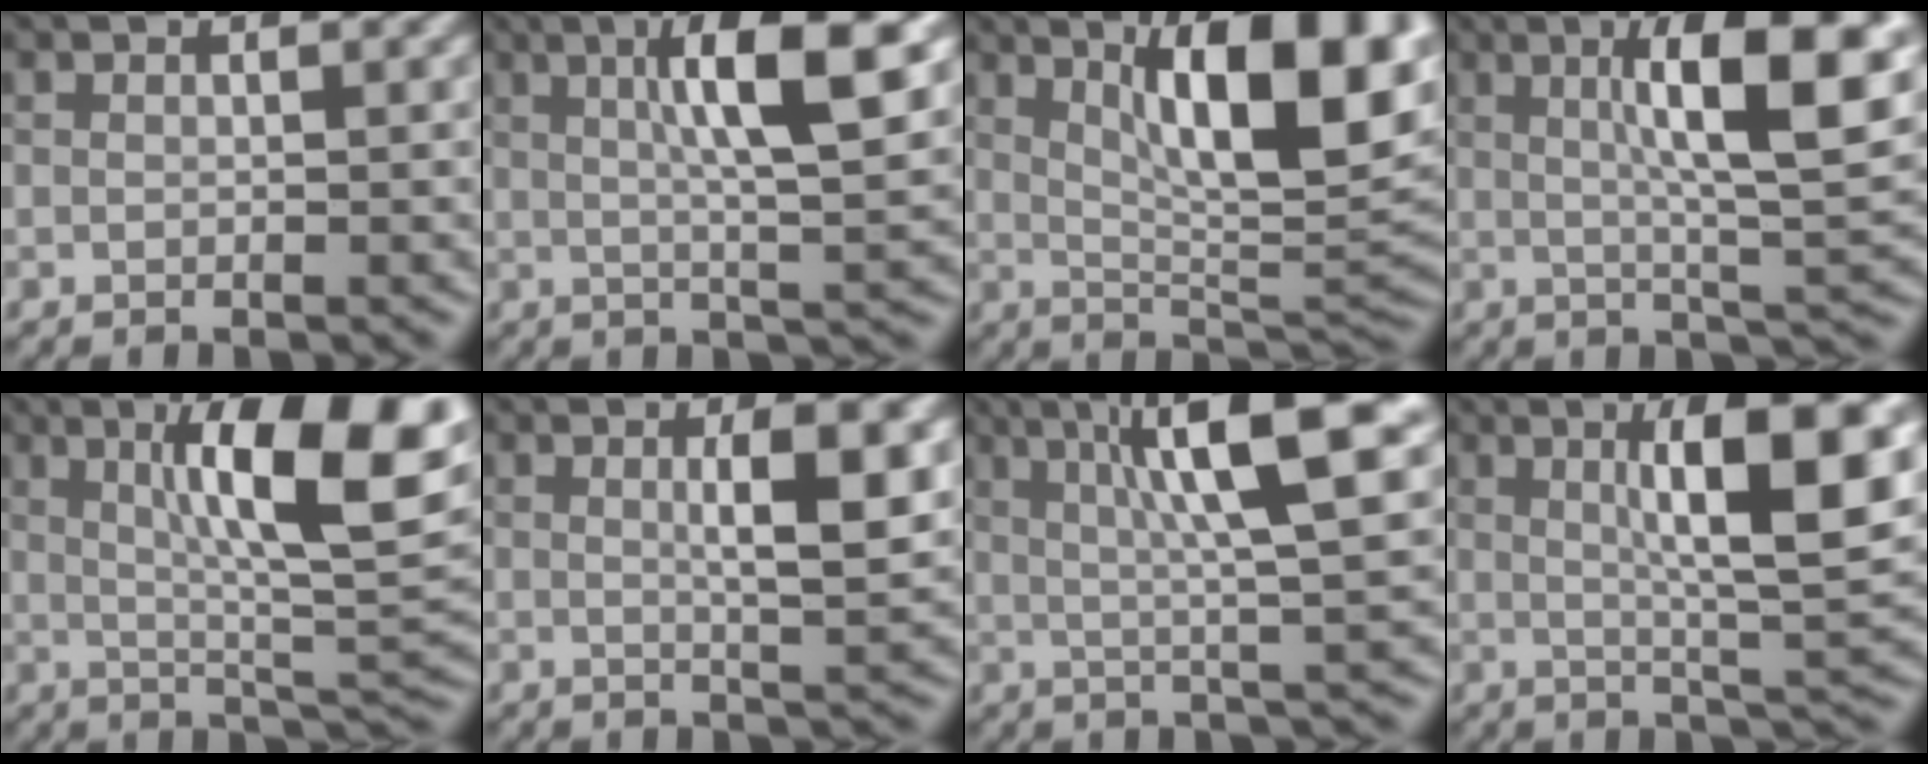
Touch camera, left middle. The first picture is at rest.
{"total": 8.3, "force": [2.5, 1.5, 7.8], "torque": [-0.110, 0.010, 0.039]}
{"total": 11.6, "force": [4.4, 3.1, 10.3], "torque": [-0.146, 0.003, 0.073]}
{"total": 11.1, "force": [2.8, 2.4, 10.5], "torque": [-0.143, 0.012, 0.041]}
{"total": 11.8, "force": [3.5, 2.5, 11.0], "torque": [-0.157, 0.010, 0.056]}
{"total": 4.6, "force": [0.9, 0.9, 4.5], "torque": [-0.067, 0.002, 0.014]}
{"total": 10.8, "force": [3.6, 1.8, 10.0], "torque": [-0.139, 0.017, 0.052]}
{"total": 9.9, "force": [2.5, 1.9, 9.4], "torque": [-0.127, 0.004, 0.040]}